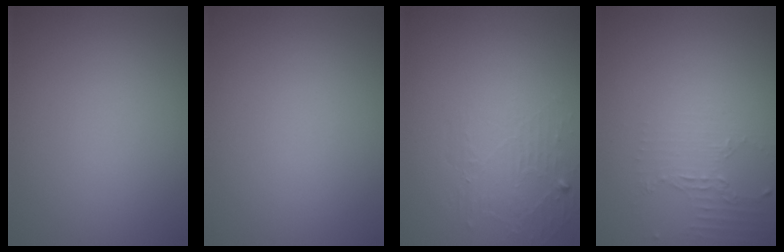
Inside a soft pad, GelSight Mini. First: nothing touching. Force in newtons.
{"total": 0.0}
{"total": 1.9, "press": 0.6, "slide": 1.8}
{"total": 2.1, "press": 1.5, "slide": 1.4}